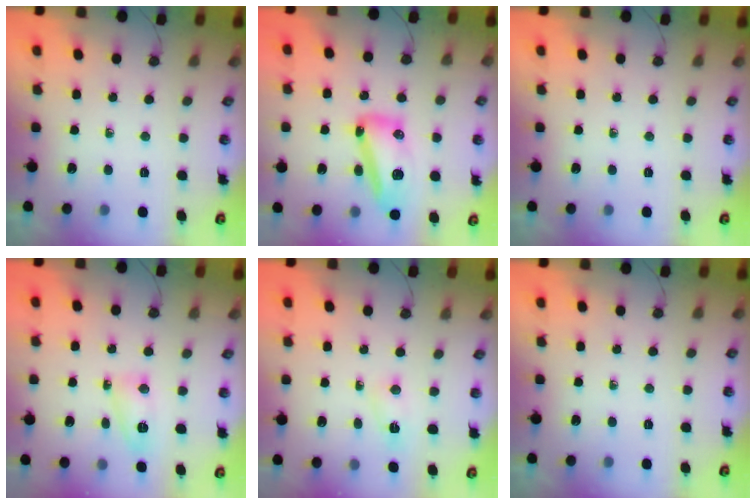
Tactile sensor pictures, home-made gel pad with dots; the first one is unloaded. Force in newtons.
{"total": 13.7, "press": 13.7, "slide": 1.2}
{"total": 0.0}
{"total": 5.2, "press": 5.1, "slide": 1.1}
{"total": 2.2, "press": 2.1, "slide": 0.6}
{"total": 0.0}